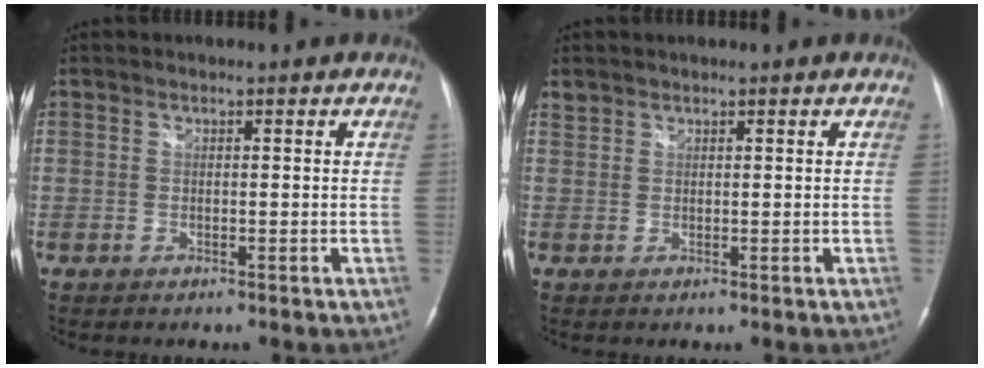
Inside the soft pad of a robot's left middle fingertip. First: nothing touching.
{"total": 1.0, "force": [0.9, 0.4, -0.1], "torque": [0.000, 0.009, 0.018]}